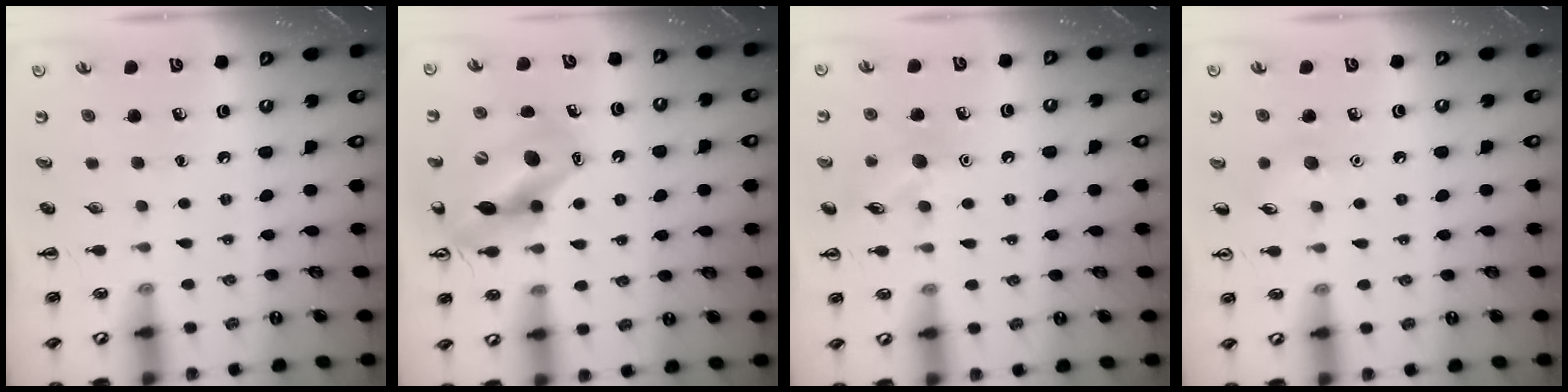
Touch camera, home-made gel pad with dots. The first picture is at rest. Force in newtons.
{"total": 13.8, "press": 13.2, "slide": 3.8}
{"total": 9.5, "press": 9.5, "slide": 0.9}
{"total": 5.1, "press": 4.9, "slide": 1.5}